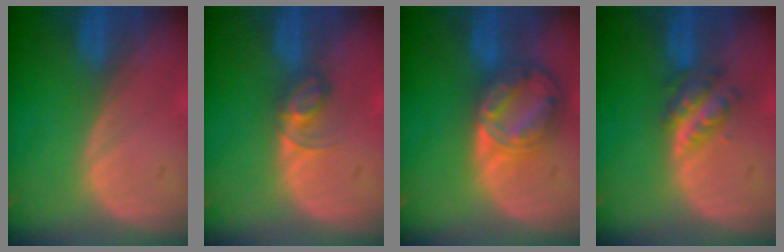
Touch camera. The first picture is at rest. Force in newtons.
{"total": 3.3, "press": 3.2, "slide": 0.4}
{"total": 8.7, "press": 7.5, "slide": 4.6}
{"total": 4.7, "press": 4.4, "slide": 1.5}